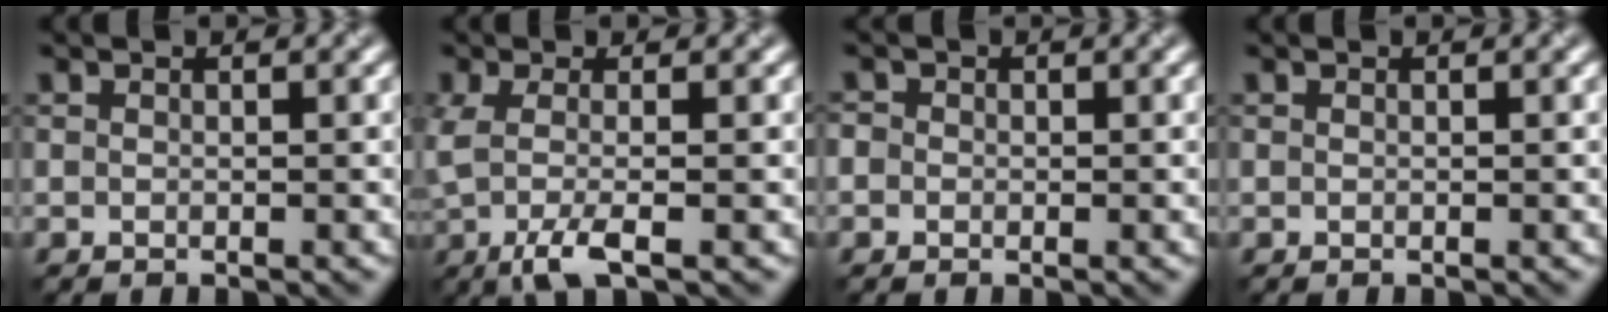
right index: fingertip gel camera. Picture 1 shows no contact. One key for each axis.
{"total": 3.4, "fx": -0.8, "fy": 0.9, "fz": 3.1, "tx": -0.081, "ty": -0.005, "tz": -0.018}
{"total": 0.7, "fx": -0.3, "fy": 0.6, "fz": -0.2, "tx": 0.000, "ty": 0.000, "tz": -0.003}
{"total": 0.0}